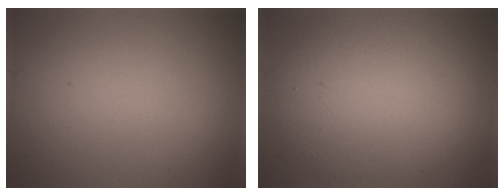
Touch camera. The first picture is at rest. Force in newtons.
{"total": 8.8, "press": 8.8, "slide": 0.5}